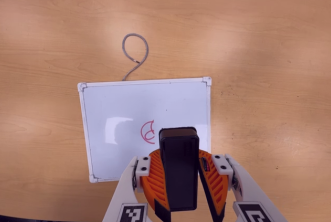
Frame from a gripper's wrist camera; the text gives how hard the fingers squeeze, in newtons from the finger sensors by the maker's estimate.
{"total": 10.9, "left": 11.3, "right": 10.4}